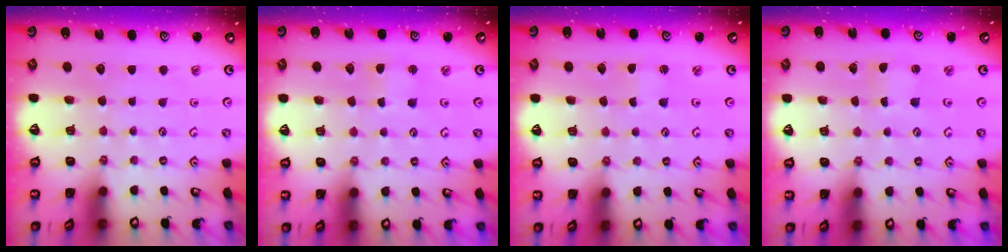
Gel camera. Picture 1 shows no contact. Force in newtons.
{"total": 2.8, "press": 2.8, "slide": 0.2}
{"total": 1.8, "press": 1.8, "slide": 0.3}
{"total": 0.9, "press": 0.9, "slide": 0.1}